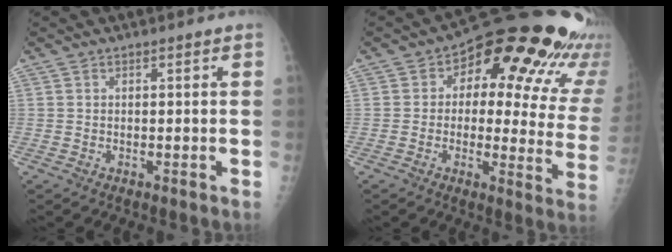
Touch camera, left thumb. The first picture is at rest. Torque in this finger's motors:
{"motor_torque": [0.42, 0.66, 0.06, -0.28, 0.14]}